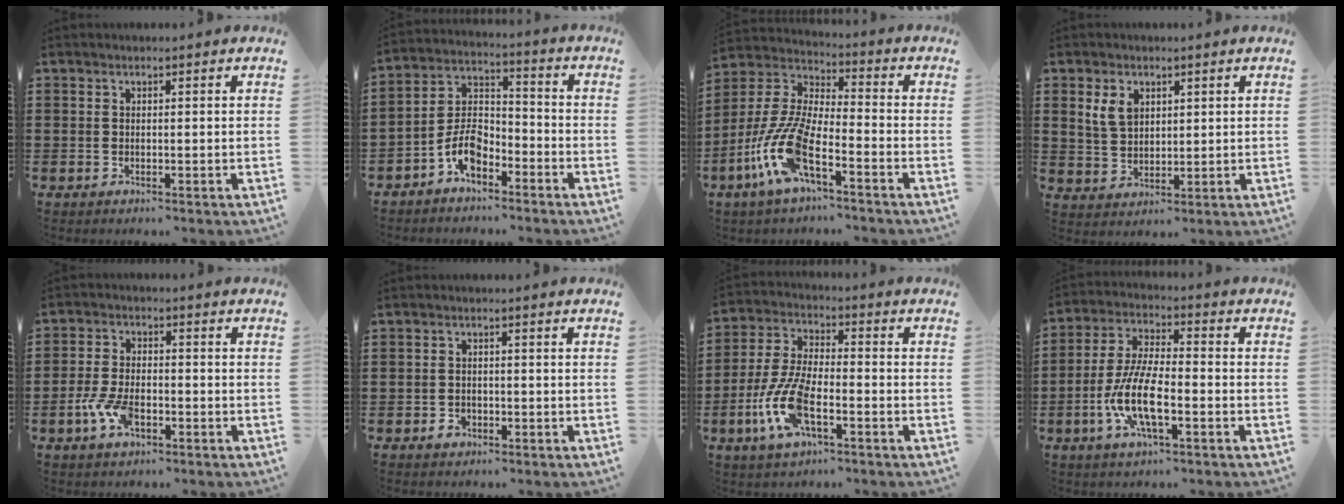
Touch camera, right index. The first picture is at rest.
{"total": 6.9, "force": [-4.2, 3.6, 4.2], "torque": [-0.101, 0.008, -0.084]}
{"total": 11.5, "force": [-6.0, 3.2, 9.2], "torque": [-0.237, -0.021, -0.126]}
{"total": 4.5, "force": [2.0, 3.1, 2.5], "torque": [-0.061, 0.012, 0.036]}
{"total": 5.7, "force": [-2.4, 2.6, 4.4], "torque": [-0.108, -0.004, -0.050]}
{"total": 1.5, "force": [-0.9, 1.0, 0.7], "torque": [-0.017, -0.004, -0.017]}
{"total": 10.3, "force": [-3.9, 4.0, 8.6], "torque": [-0.210, -0.014, -0.076]}
{"total": 9.8, "force": [-3.2, 3.0, 8.7], "torque": [-0.202, -0.014, -0.068]}